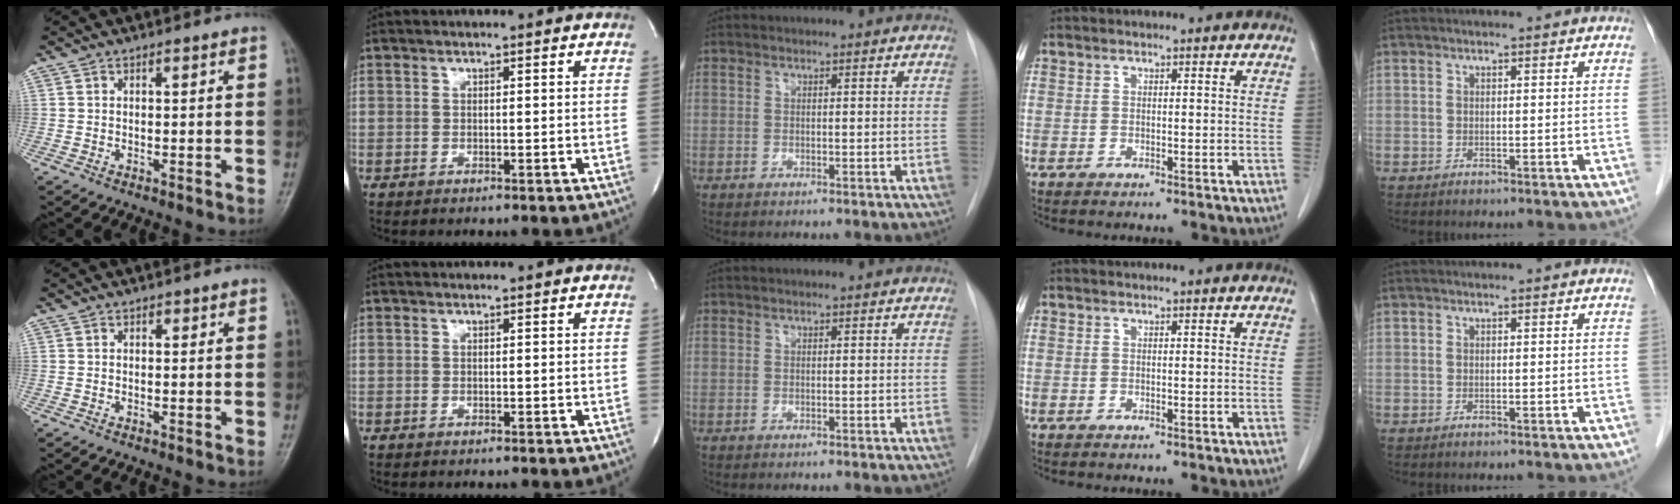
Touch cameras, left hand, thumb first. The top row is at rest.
{}